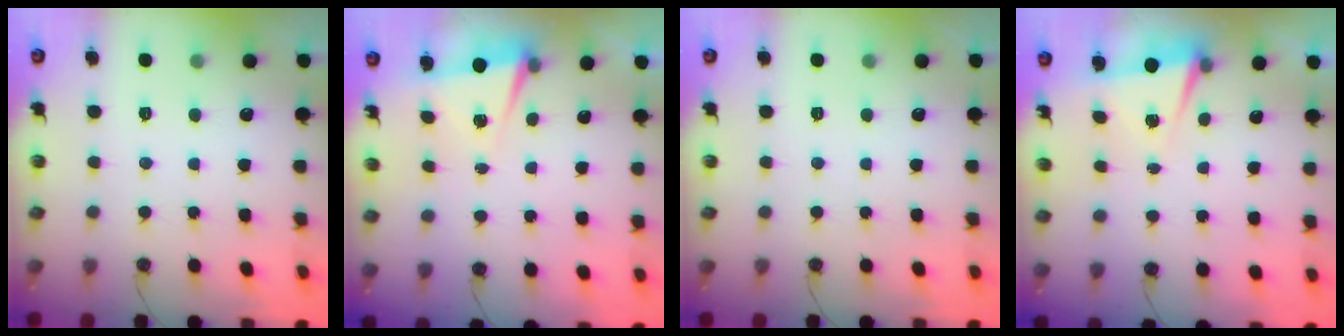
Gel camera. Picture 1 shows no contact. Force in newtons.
{"total": 1.9, "press": 1.4, "slide": 1.3}
{"total": 0.0}
{"total": 1.9, "press": 1.4, "slide": 1.3}